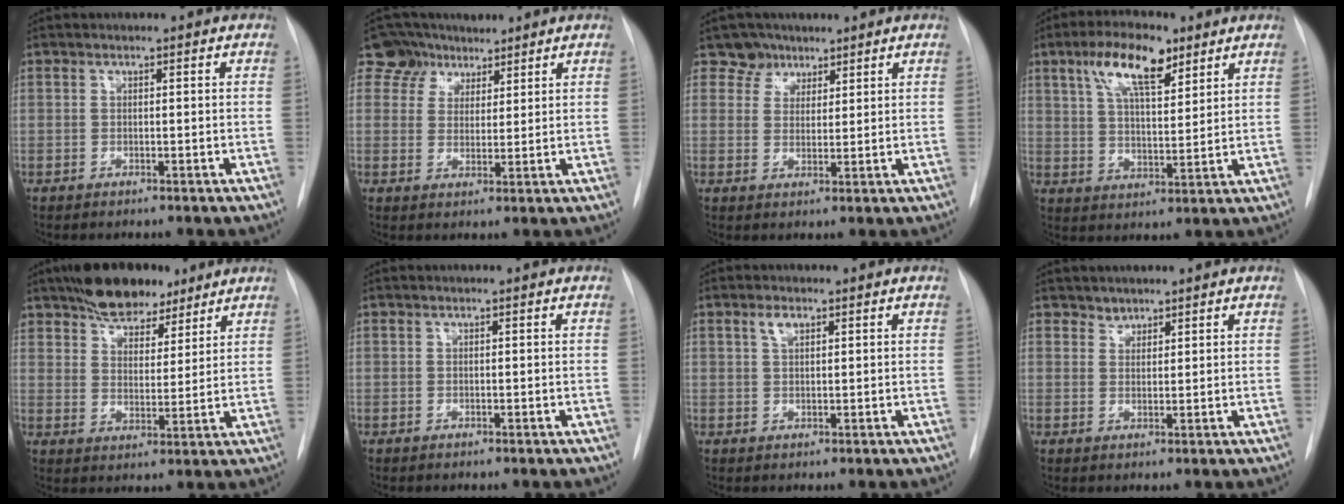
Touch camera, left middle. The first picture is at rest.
{"total": 5.6, "force": [4.2, 3.8, -0.5], "torque": [0.014, 0.008, 0.072]}
{"total": 4.0, "force": [2.8, 2.7, -0.4], "torque": [0.015, 0.002, 0.044]}
{"total": 10.3, "force": [5.9, 3.3, 7.7], "torque": [-0.149, 0.014, 0.109]}
{"total": 10.9, "force": [8.3, 5.0, 5.0], "torque": [-0.078, 0.012, 0.141]}
{"total": 0.0}
{"total": 1.9, "force": [1.1, 0.8, 1.3], "torque": [-0.028, 0.003, 0.021]}
{"total": 1.7, "force": [1.5, 0.8, -0.2], "torque": [0.010, -0.002, 0.021]}